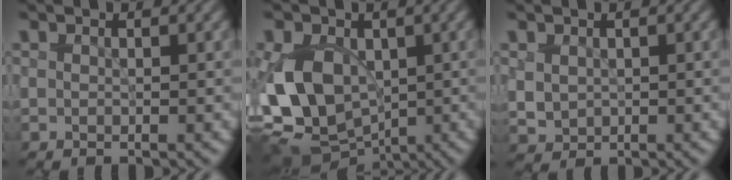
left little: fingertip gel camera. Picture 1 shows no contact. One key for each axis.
{"total": 11.5, "fx": -0.7, "fy": 8.3, "fz": 7.9, "tx": -0.147, "ty": -0.014, "tz": -0.014}
{"total": 1.5, "fx": 0.5, "fy": 1.3, "fz": 0.5, "tx": -0.010, "ty": -0.004, "tz": 0.013}